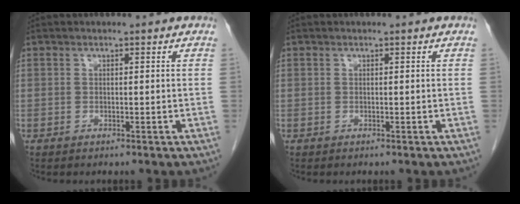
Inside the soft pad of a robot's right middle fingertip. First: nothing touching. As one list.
[{"total": 0.0}]